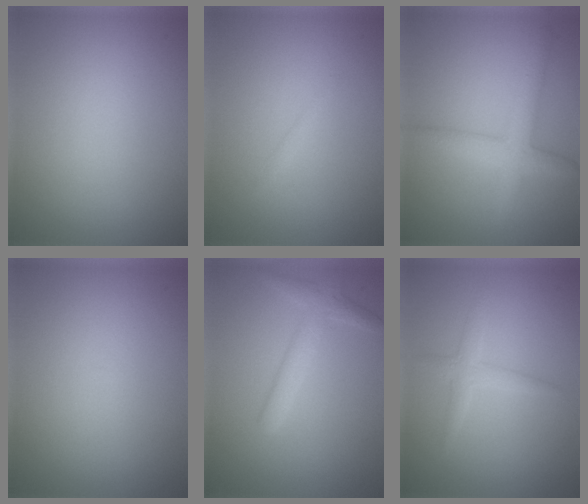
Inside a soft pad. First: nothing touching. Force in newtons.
{"total": 0.7, "press": 0.7, "slide": 0.1}
{"total": 3.4, "press": 3.4, "slide": 0.0}
{"total": 0.0}
{"total": 2.5, "press": 2.5, "slide": 0.1}
{"total": 1.8, "press": 1.8, "slide": 0.1}